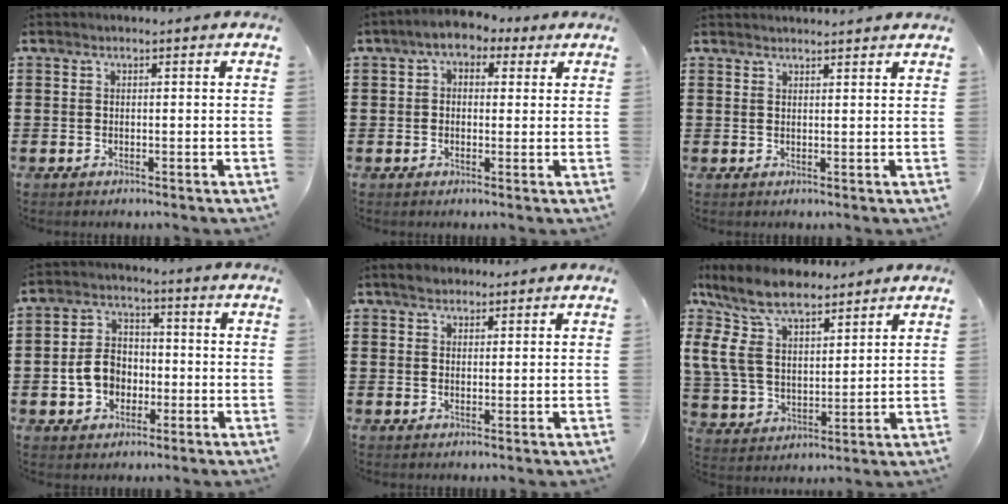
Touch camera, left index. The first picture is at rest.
{"total": 3.9, "force": [2.2, 2.2, 2.4], "torque": [-0.057, 0.009, 0.038]}
{"total": 1.4, "force": [1.4, -0.1, 0.1], "torque": [-0.005, 0.001, 0.028]}
{"total": 6.4, "force": [-1.6, 5.2, 3.4], "torque": [-0.084, 0.012, -0.035]}
{"total": 2.2, "force": [1.8, 1.1, 0.5], "torque": [-0.008, 0.004, 0.033]}
{"total": 12.9, "force": [8.9, 5.8, 7.4], "torque": [-0.192, -0.023, 0.164]}